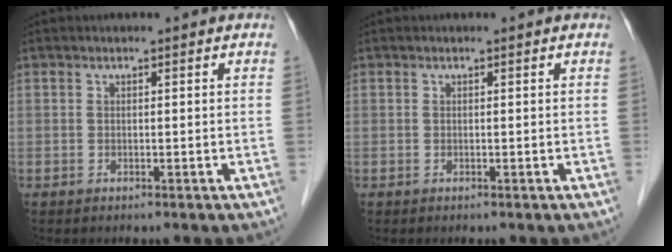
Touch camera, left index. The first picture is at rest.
{"total": 0.0}